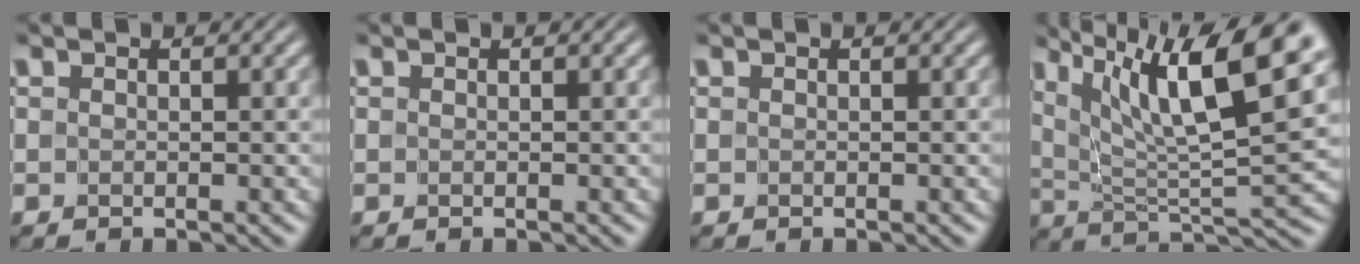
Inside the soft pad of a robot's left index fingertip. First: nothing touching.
{"total": 0.0}
{"total": 0.0}
{"total": 12.0, "force": [5.7, 2.7, 10.1], "torque": [-0.171, 0.007, 0.100]}